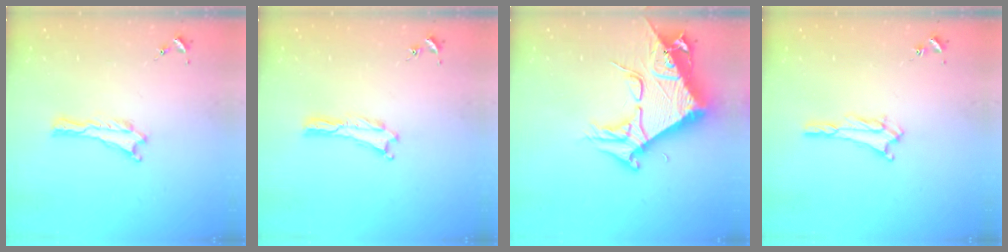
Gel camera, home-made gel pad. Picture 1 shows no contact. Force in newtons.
{"total": 0.0}
{"total": 11.2, "press": 11.1, "slide": 1.1}
{"total": 2.4, "press": 2.4, "slide": 0.4}